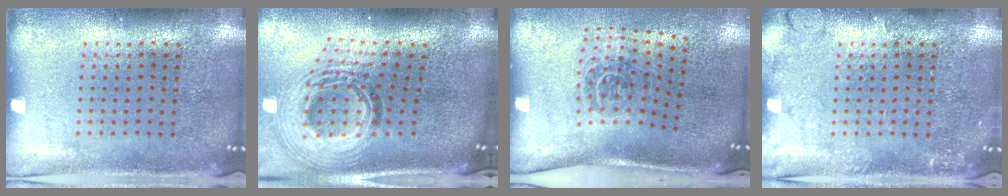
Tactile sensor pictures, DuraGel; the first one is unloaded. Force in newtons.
{"total": 2.1, "press": 1.6, "slide": 1.4}
{"total": 1.8, "press": 1.2, "slide": 1.4}
{"total": 2.0, "press": 2.0, "slide": 0.4}